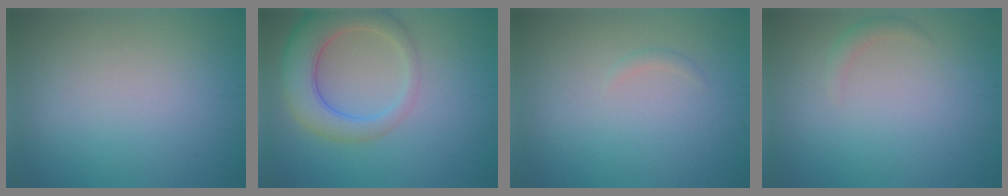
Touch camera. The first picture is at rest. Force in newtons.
{"total": 6.3, "press": 6.3, "slide": 0.6}
{"total": 0.6, "press": 0.6, "slide": 0.1}
{"total": 1.0, "press": 1.0, "slide": 0.0}